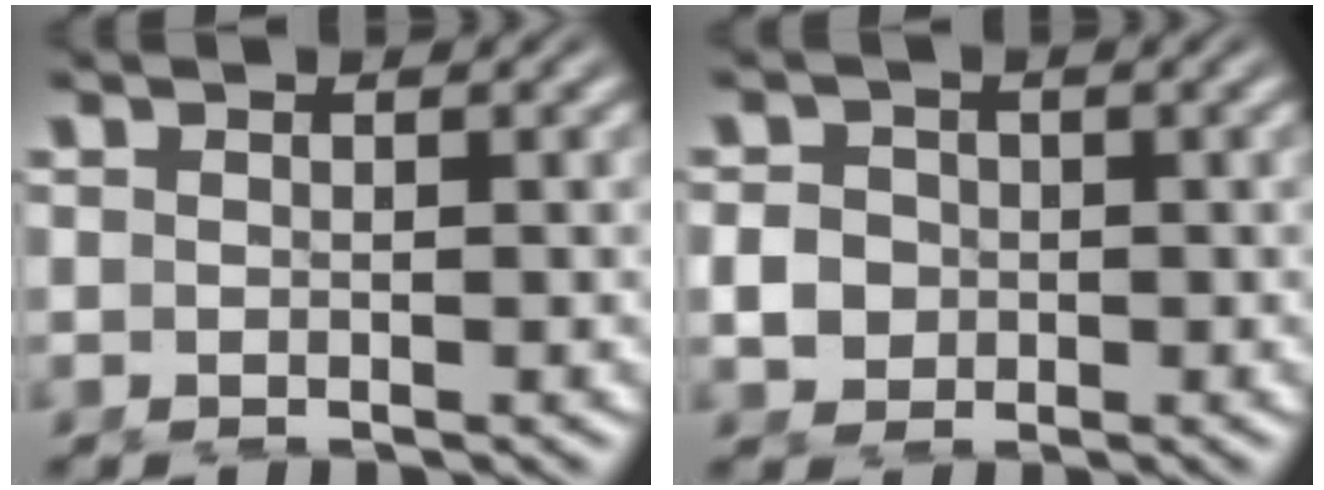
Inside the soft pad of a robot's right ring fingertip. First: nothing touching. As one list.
[{"total": 2.0, "force": [-0.2, 1.9, 0.7], "torque": [-0.018, -0.007, 0.003]}]